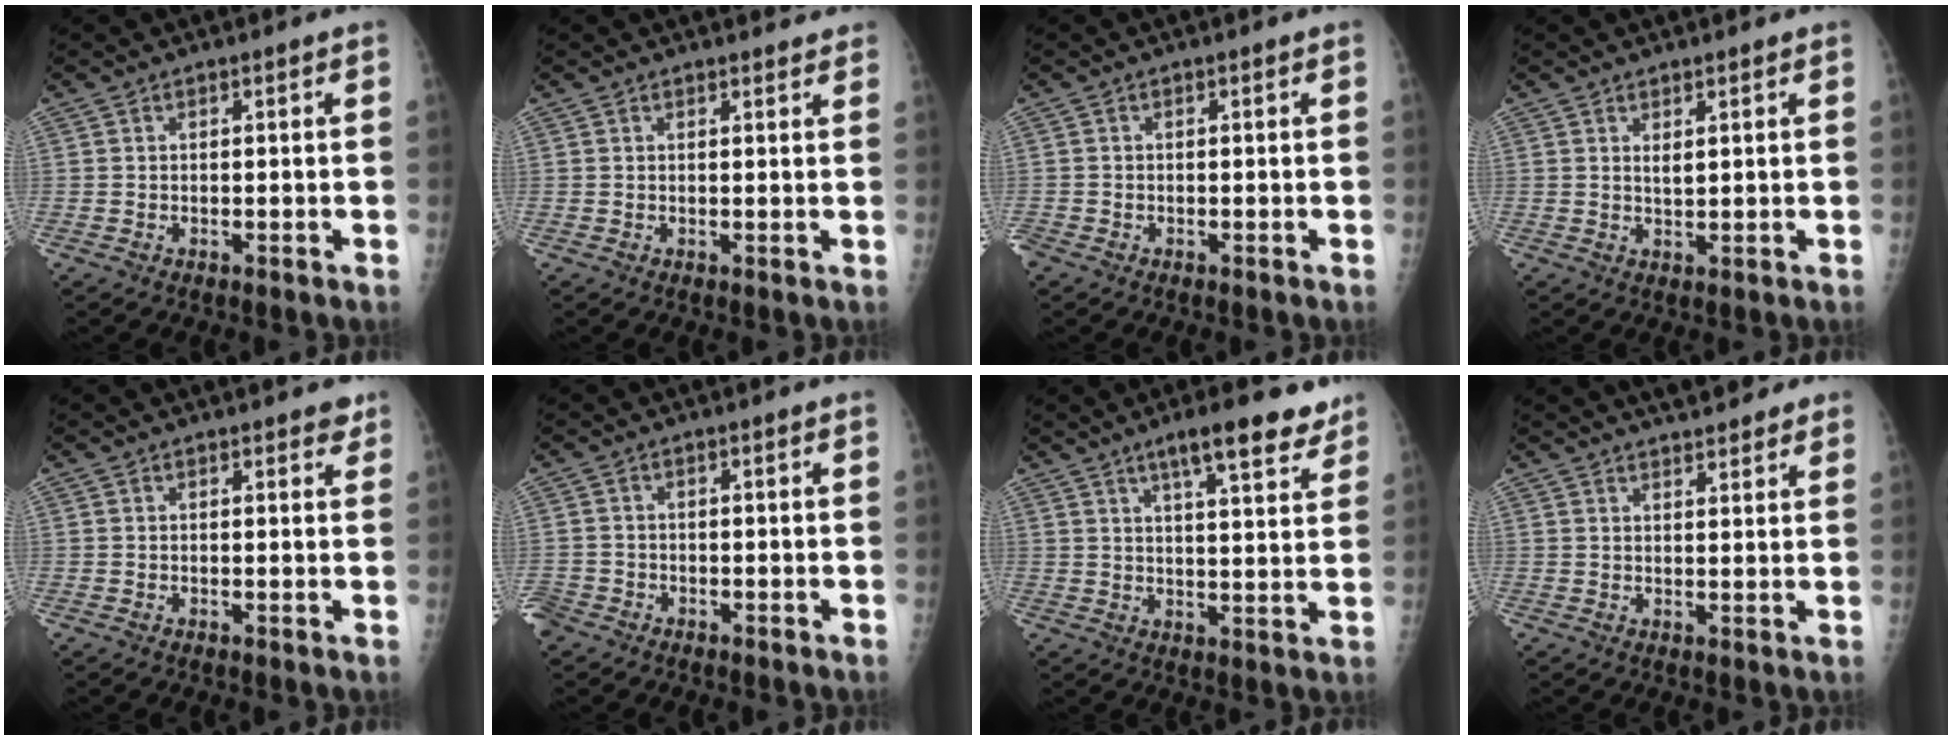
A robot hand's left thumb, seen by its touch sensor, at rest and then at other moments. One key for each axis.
{"total": 3.4, "fx": 3.2, "fy": 0.8, "fz": 0.9, "tx": 0.004, "ty": -0.008, "tz": 0.028}
{"total": 1.3, "fx": -0.7, "fy": 1.0, "fz": 0.5, "tx": -0.015, "ty": 0.000, "tz": -0.015}
{"total": 1.7, "fx": 0.9, "fy": 0.5, "fz": 1.3, "tx": -0.020, "ty": -0.008, "tz": 0.016}
{"total": 2.1, "fx": 1.6, "fy": 0.9, "fz": 1.0, "tx": 0.006, "ty": -0.005, "tz": 0.013}
{"total": 3.8, "fx": -2.6, "fy": 2.6, "fz": 0.9, "tx": -0.023, "ty": 0.006, "tz": -0.053}
{"total": 11.1, "fx": 7.6, "fy": 2.6, "fz": 7.7, "tx": -0.088, "ty": -0.034, "tz": 0.109}
{"total": 9.1, "fx": 7.5, "fy": 2.7, "fz": 4.5, "tx": -0.039, "ty": -0.014, "tz": 0.092}